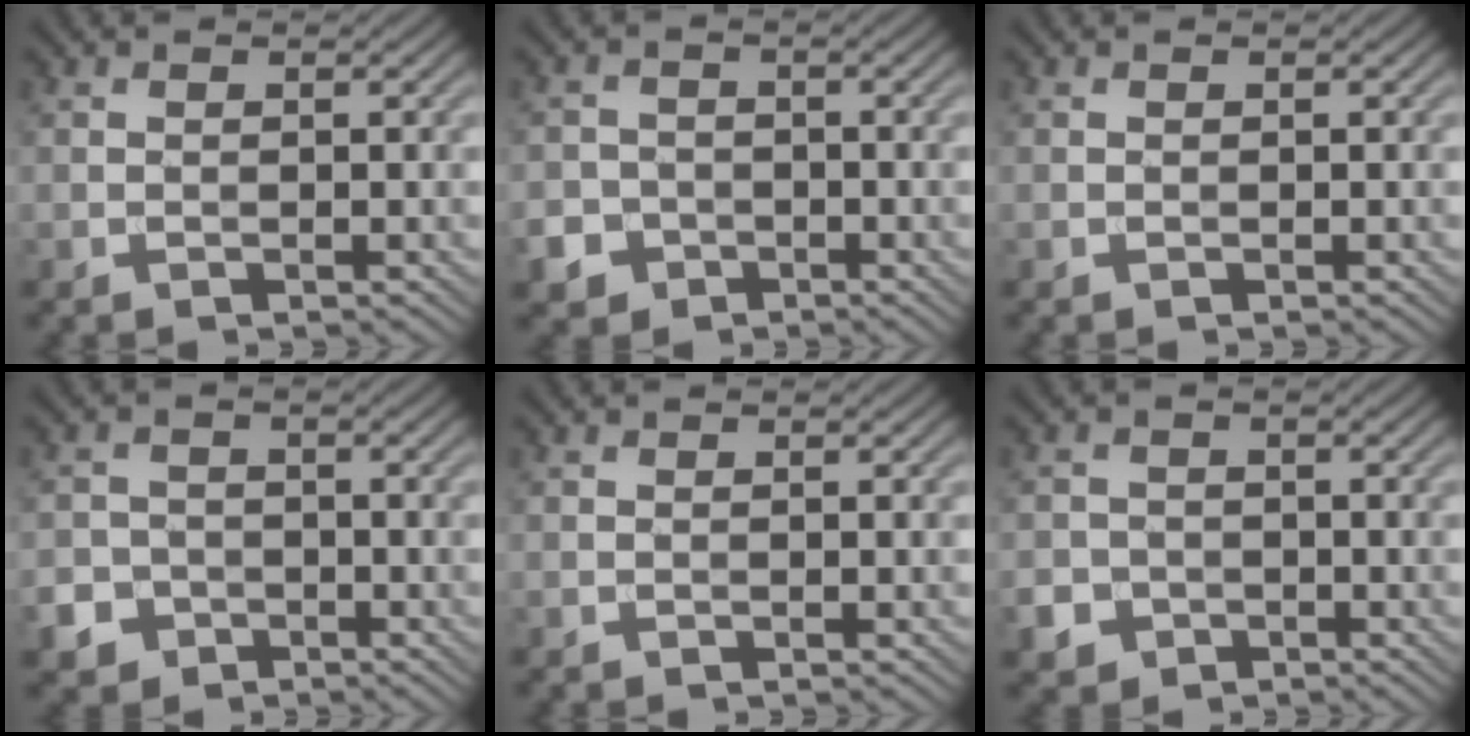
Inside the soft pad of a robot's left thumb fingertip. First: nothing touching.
{"total": 4.1, "force": [-2.4, 3.3, 0.8], "torque": [-0.005, -0.006, -0.051]}
{"total": 0.0}
{"total": 4.7, "force": [-2.7, 3.7, 1.0], "torque": [-0.006, -0.007, -0.059]}
{"total": 0.0}
{"total": 3.6, "force": [-1.9, 2.9, 0.8], "torque": [-0.016, -0.007, -0.041]}